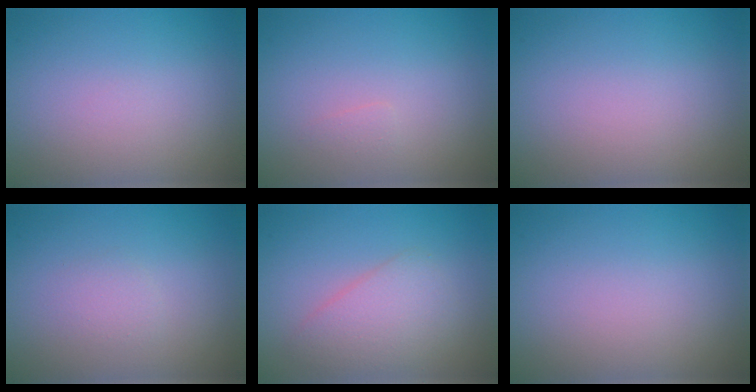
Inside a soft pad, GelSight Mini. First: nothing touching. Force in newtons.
{"total": 0.6, "press": 0.6, "slide": 0.0}
{"total": 0.0}
{"total": 1.0, "press": 1.0, "slide": 0.0}
{"total": 3.0, "press": 3.0, "slide": 0.1}
{"total": 0.0}